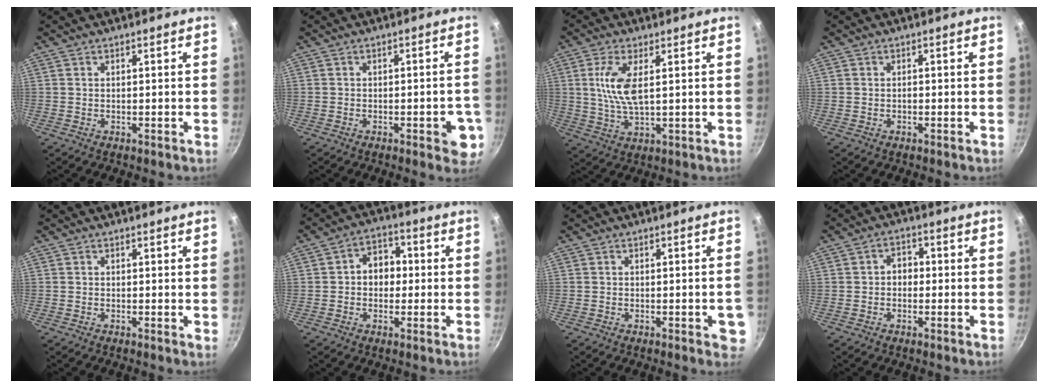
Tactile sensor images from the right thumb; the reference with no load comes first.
{"total": 6.0, "force": [-2.2, 2.3, 5.1], "torque": [-0.042, 0.010, -0.027]}
{"total": 8.1, "force": [1.7, 3.1, 7.3], "torque": [-0.151, -0.004, 0.036]}
{"total": 0.5, "force": [-0.3, 0.4, 0.3], "torque": [-0.004, 0.002, -0.007]}
{"total": 0.0}
{"total": 7.0, "force": [0.0, 5.6, 4.1], "torque": [-0.018, 0.017, -0.010]}
{"total": 3.9, "force": [-1.4, 1.5, 3.3], "torque": [-0.027, 0.003, -0.018]}
{"total": 3.4, "force": [-0.5, 2.7, 1.9], "torque": [-0.010, 0.011, -0.015]}